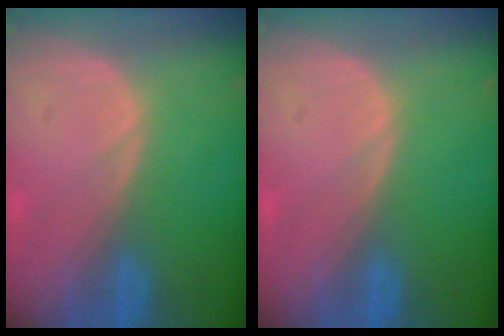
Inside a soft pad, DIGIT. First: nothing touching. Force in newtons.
{"total": 0.0}